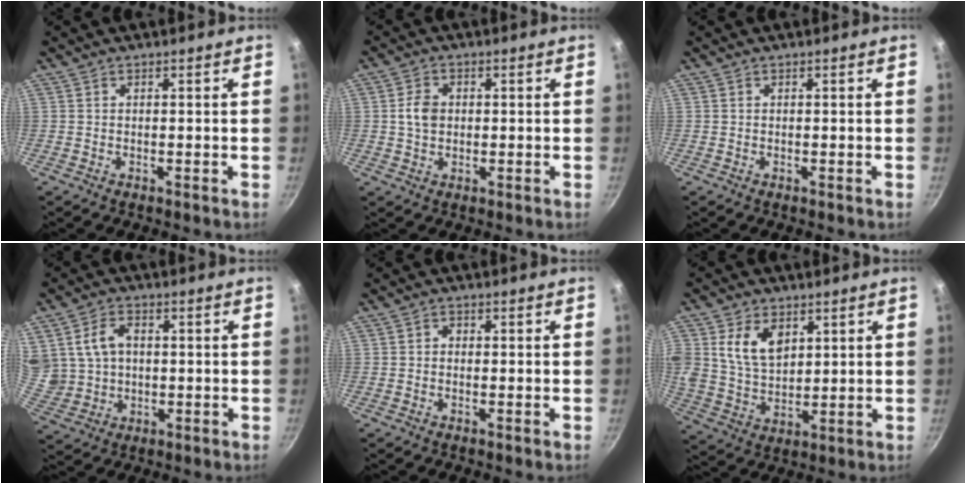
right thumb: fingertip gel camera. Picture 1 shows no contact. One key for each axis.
{"total": 4.4, "fx": 0.3, "fy": 3.3, "fz": 2.9, "tx": -0.044, "ty": 0.005, "tz": 0.002}
{"total": 0.0}
{"total": 11.4, "fx": 2.2, "fy": 9.0, "fz": 6.6, "tx": -0.121, "ty": 0.004, "tz": 0.053}
{"total": 1.2, "fx": -0.1, "fy": 1.0, "fz": 0.5, "tx": -0.008, "ty": 0.005, "tz": -0.004}
{"total": 10.1, "fx": 3.7, "fy": 6.9, "fz": 6.4, "tx": -0.102, "ty": -0.023, "tz": 0.074}